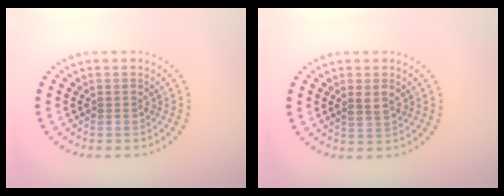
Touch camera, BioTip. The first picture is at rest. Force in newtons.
{"total": 1.6, "press": 1.6, "slide": 0.4}